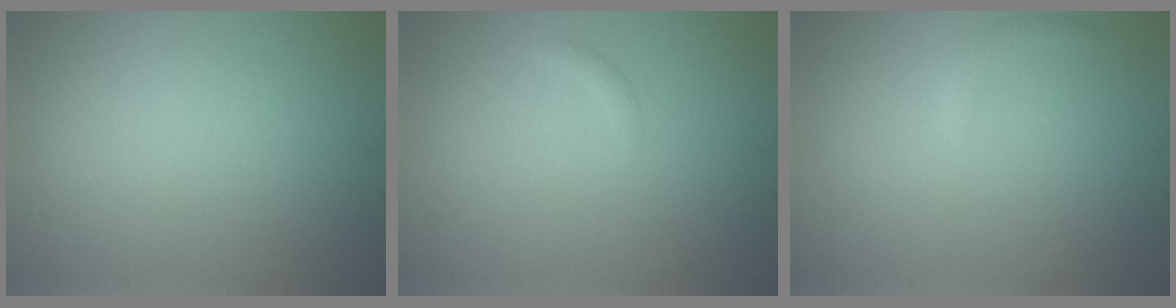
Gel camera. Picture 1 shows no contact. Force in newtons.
{"total": 0.6, "press": 0.6, "slide": 0.1}
{"total": 0.8, "press": 0.8, "slide": 0.1}